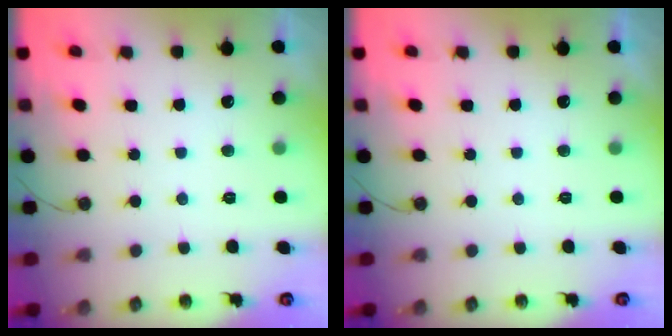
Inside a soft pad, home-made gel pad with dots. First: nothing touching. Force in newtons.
{"total": 0.0}